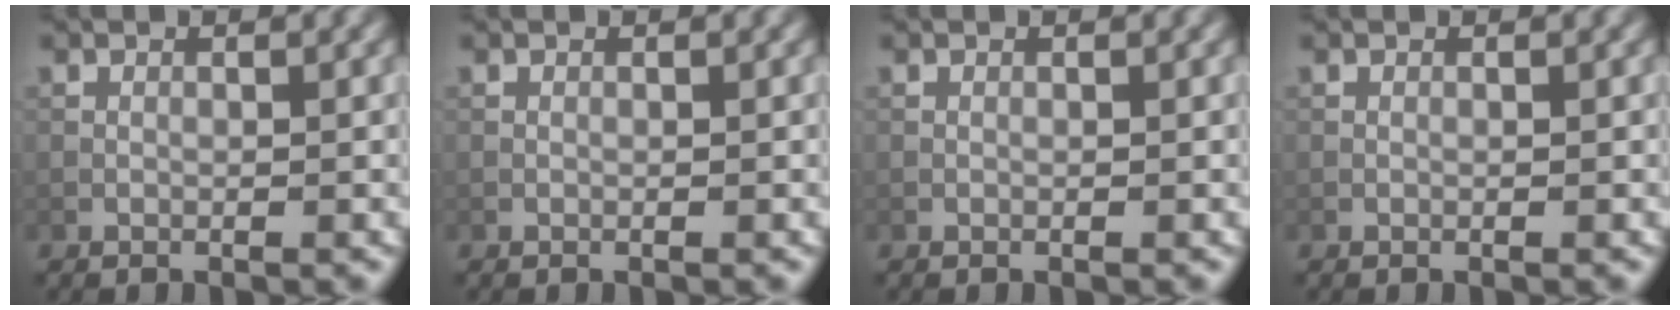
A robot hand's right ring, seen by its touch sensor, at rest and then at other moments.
{"total": 0.0}
{"total": 0.0}
{"total": 0.0}